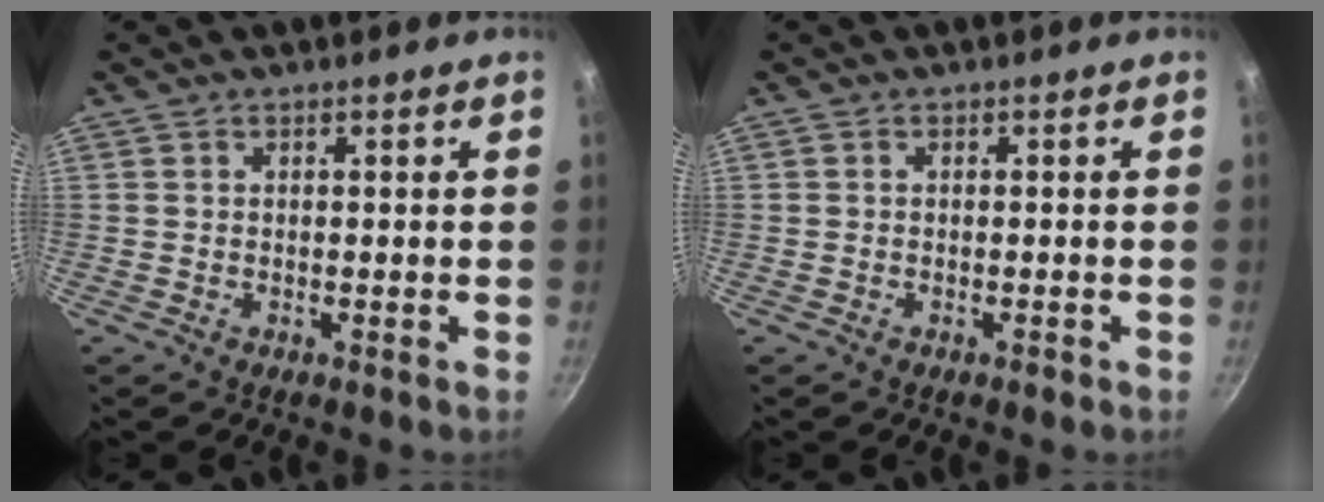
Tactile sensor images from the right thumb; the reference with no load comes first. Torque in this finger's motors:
{"motor_torque": [-0.31, 0.03, -0.27, 0.17, 0.04]}